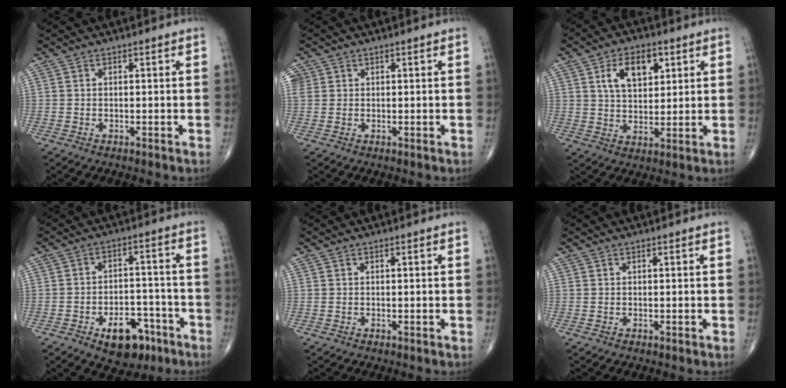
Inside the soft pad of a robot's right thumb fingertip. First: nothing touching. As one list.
[{"total": 2.8, "force": [1.0, 2.5, 0.7], "torque": [-0.006, 0.008, 0.024]}, {"total": 9.4, "force": [3.7, 5.5, 6.7], "torque": [-0.087, -0.011, 0.065]}, {"total": 10.3, "force": [-5.6, 5.9, 6.2], "torque": [-0.057, 0.040, -0.078]}, {"total": 0.0}, {"total": 0.0}]